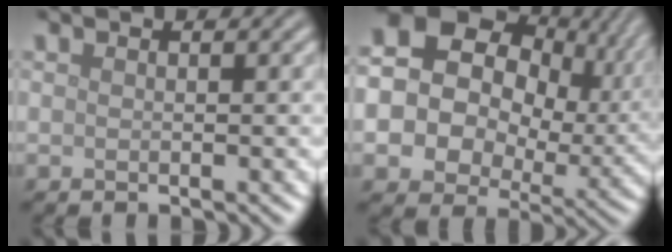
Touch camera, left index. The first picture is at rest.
{"total": 20.1, "force": [3.8, 16.3, 11.1], "torque": [-0.233, 0.020, 0.065]}